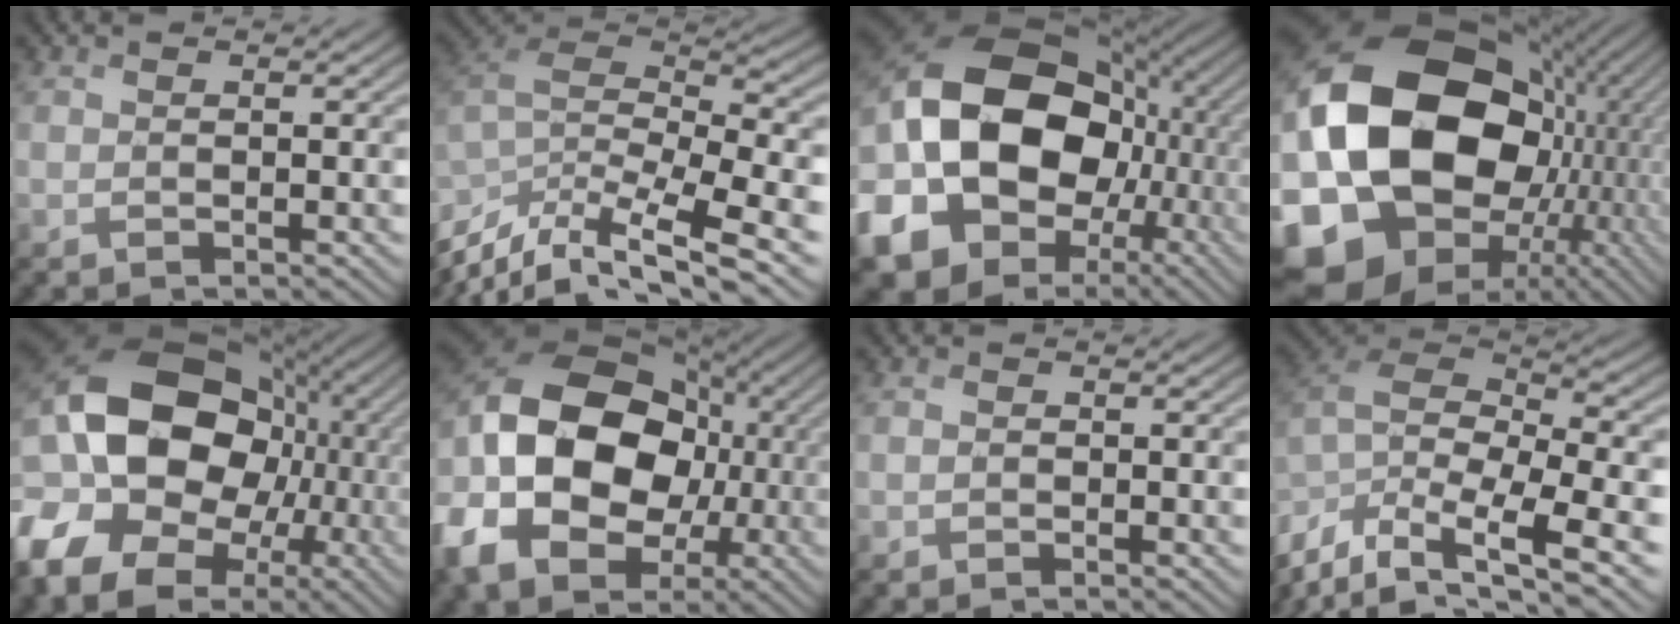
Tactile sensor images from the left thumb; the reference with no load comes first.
{"total": 13.2, "force": [-7.1, 5.4, 9.7], "torque": [-0.251, -0.012, -0.117]}
{"total": 22.1, "force": [-1.4, 17.4, 13.5], "torque": [-0.337, -0.010, -0.033]}
{"total": 22.9, "force": [-1.2, 18.5, 13.4], "torque": [-0.334, -0.066, 0.023]}
{"total": 21.5, "force": [-2.7, 16.2, 13.8], "torque": [-0.313, -0.014, -0.063]}
{"total": 19.5, "force": [-3.9, 14.2, 12.8], "torque": [-0.289, -0.002, -0.096]}
{"total": 0.6, "force": [-0.4, 0.3, 0.1], "torque": [-0.002, 0.000, -0.009]}
{"total": 14.4, "force": [-8.2, 6.8, 9.7], "torque": [-0.263, -0.007, -0.119]}